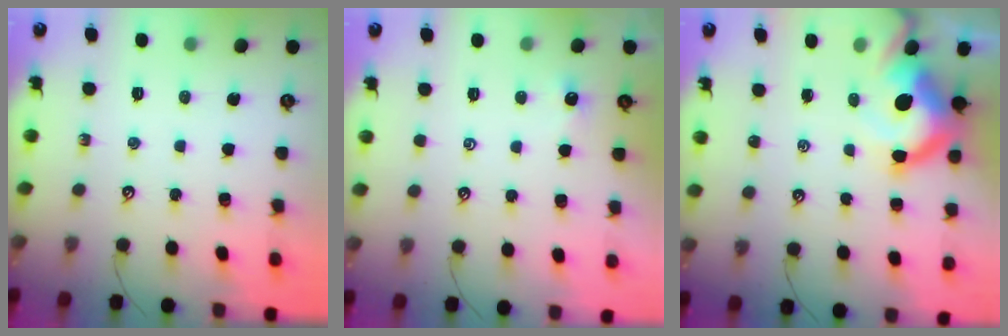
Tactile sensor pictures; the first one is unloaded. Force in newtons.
{"total": 1.1, "press": 1.1, "slide": 0.3}
{"total": 13.7, "press": 13.6, "slide": 1.9}